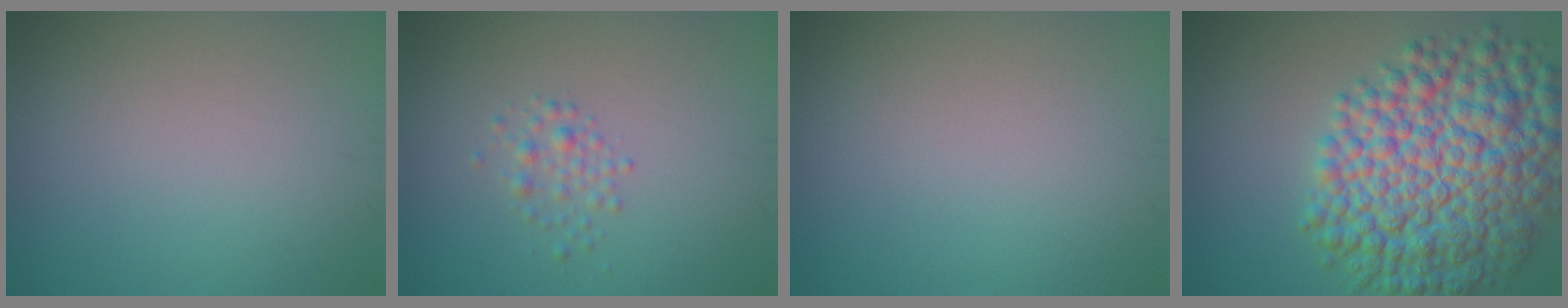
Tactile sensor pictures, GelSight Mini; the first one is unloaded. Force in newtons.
{"total": 1.4, "press": 1.4, "slide": 0.1}
{"total": 0.0}
{"total": 12.1, "press": 12.1, "slide": 0.2}